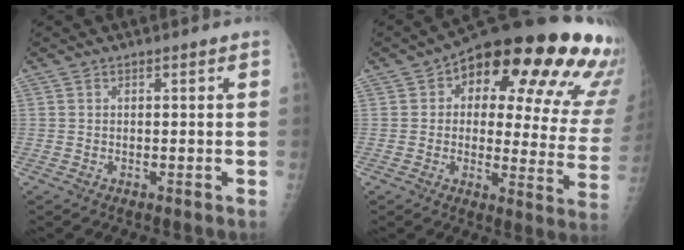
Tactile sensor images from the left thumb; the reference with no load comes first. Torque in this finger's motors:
{"motor_torque": [0.32, 0.43, 1.56, -1.21, 0.29]}